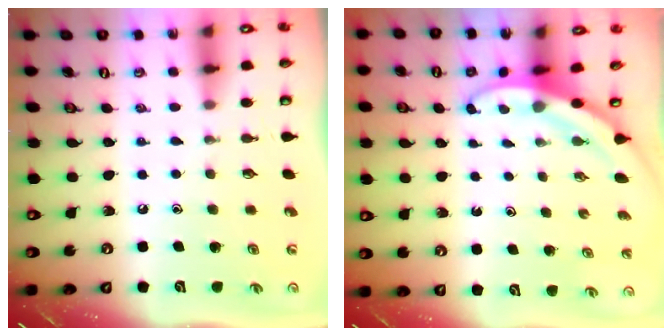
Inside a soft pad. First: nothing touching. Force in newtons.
{"total": 3.4, "press": 3.4, "slide": 0.2}